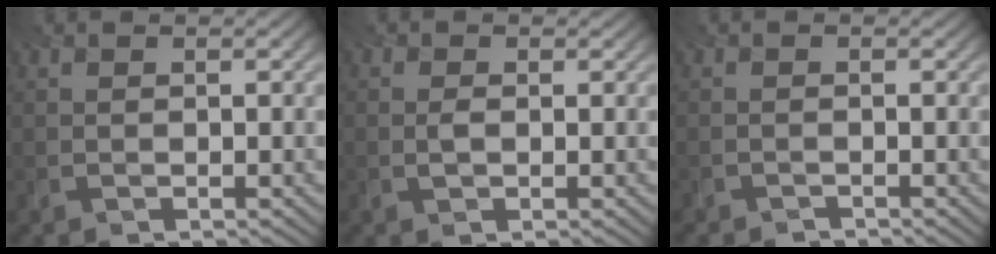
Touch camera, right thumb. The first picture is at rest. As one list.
[{"total": 1.2, "force": [0.0, 0.9, 0.8], "torque": [-0.019, -0.002, -0.001]}, {"total": 1.0, "force": [-0.9, 0.1, -0.4], "torque": [0.006, -0.004, -0.020]}]